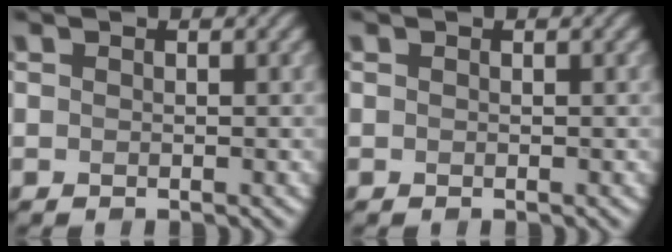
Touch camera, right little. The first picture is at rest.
{"total": 0.0}